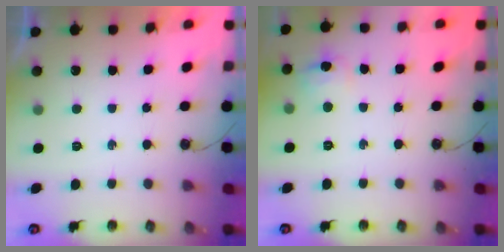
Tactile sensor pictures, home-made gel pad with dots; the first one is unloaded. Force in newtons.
{"total": 6.1, "press": 6.1, "slide": 0.6}